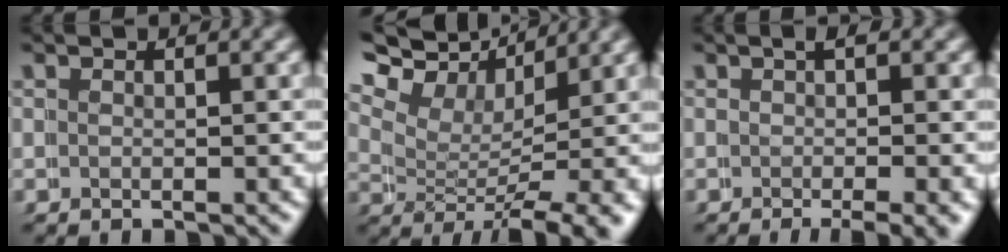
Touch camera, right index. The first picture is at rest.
{"total": 9.3, "force": [4.6, 5.7, 5.8], "torque": [-0.101, 0.021, 0.049]}
{"total": 2.9, "force": [-0.7, 0.8, 2.7], "torque": [-0.028, 0.008, -0.017]}